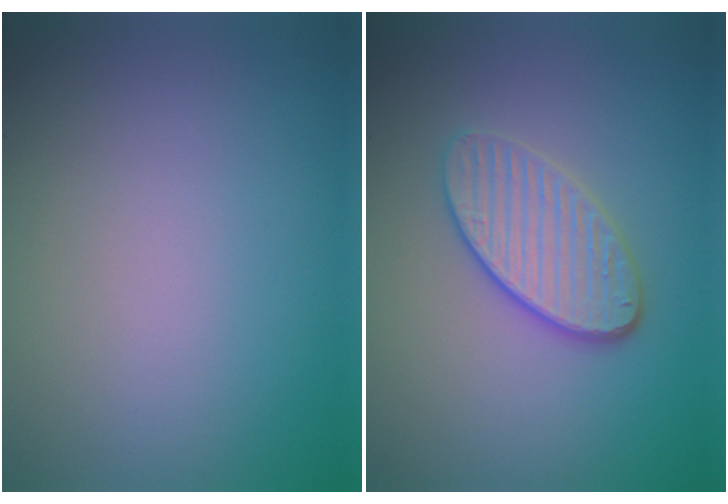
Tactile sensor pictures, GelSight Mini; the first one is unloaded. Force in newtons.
{"total": 4.0, "press": 3.3, "slide": 2.3}